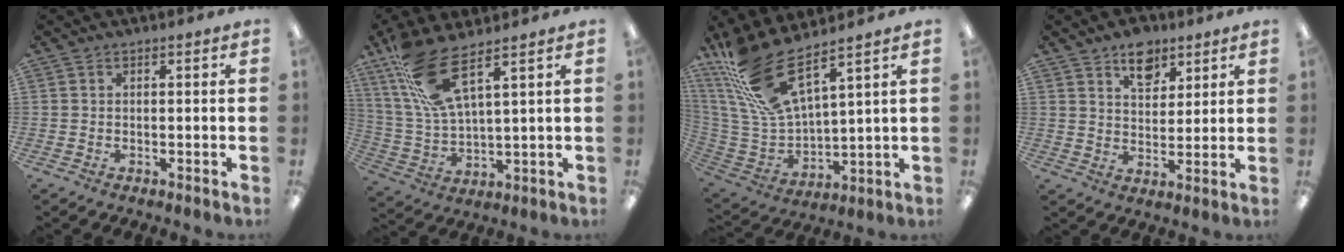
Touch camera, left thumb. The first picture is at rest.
{"total": 13.4, "force": [8.8, 3.7, 9.4], "torque": [-0.208, -0.029, 0.160]}
{"total": 18.0, "force": [12.7, 5.5, 11.5], "torque": [-0.272, -0.076, 0.228]}
{"total": 8.4, "force": [5.7, 5.0, 3.6], "torque": [-0.033, -0.029, 0.097]}